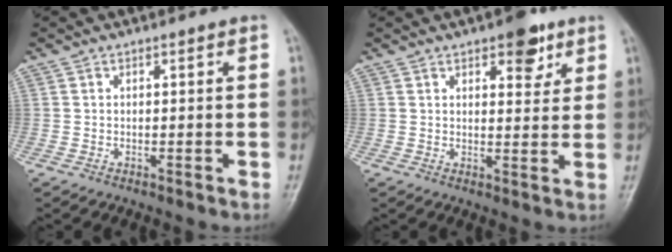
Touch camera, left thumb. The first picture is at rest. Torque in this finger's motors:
{"motor_torque": [1.00, 0.46, 0.82, -0.46, -0.01]}